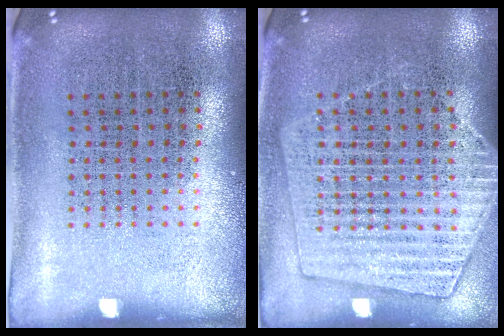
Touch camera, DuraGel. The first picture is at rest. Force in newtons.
{"total": 1.4, "press": 1.3, "slide": 0.5}